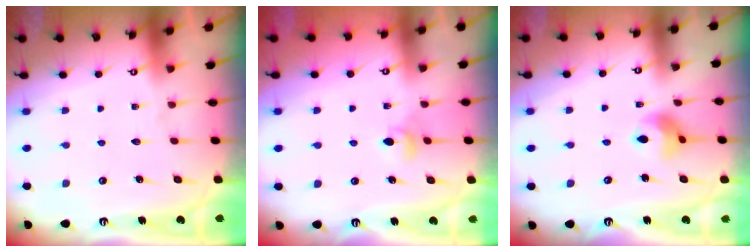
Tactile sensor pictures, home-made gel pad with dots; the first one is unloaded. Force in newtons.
{"total": 4.0, "press": 4.0, "slide": 0.6}
{"total": 7.8, "press": 7.7, "slide": 1.0}